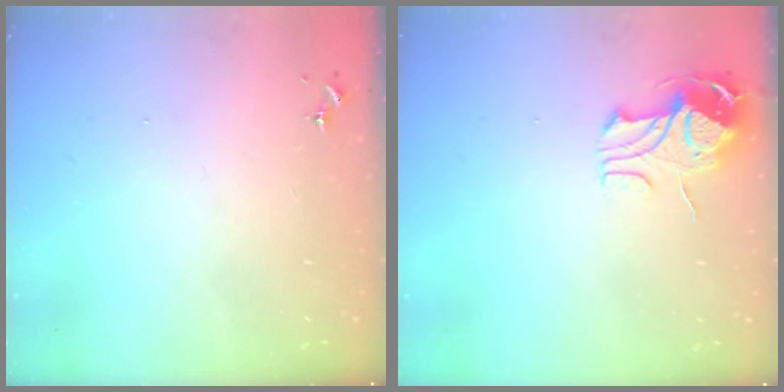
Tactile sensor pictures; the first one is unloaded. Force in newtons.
{"total": 10.0, "press": 9.9, "slide": 0.6}